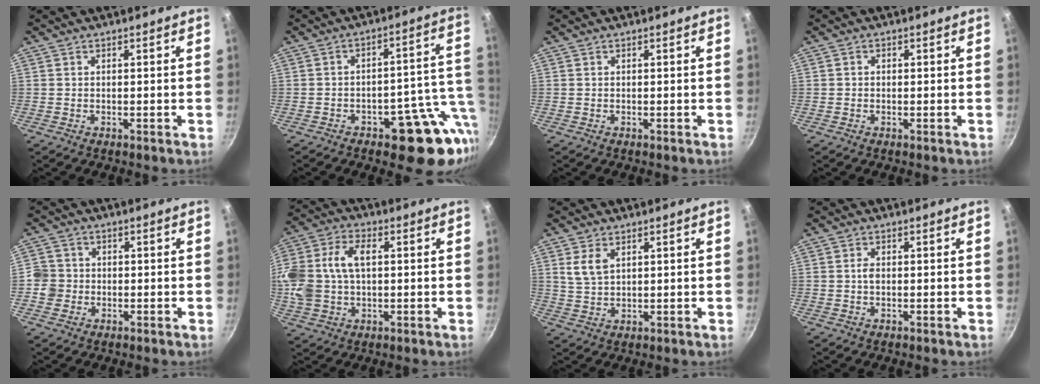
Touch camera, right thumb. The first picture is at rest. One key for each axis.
{"total": 15.6, "fx": -7.0, "fy": 6.6, "fz": 12.2, "tx": -0.080, "ty": 0.067, "tz": -0.082}
{"total": 0.0}
{"total": 0.5, "fx": 0.0, "fy": 0.5, "fz": 0.2, "tx": 0.002, "ty": 0.001, "tz": -0.004}
{"total": 4.1, "fx": -0.7, "fy": 4.0, "fz": 0.7, "tx": 0.010, "ty": 0.009, "tz": -0.021}
{"total": 15.8, "fx": 1.5, "fy": 10.3, "fz": 11.9, "tx": -0.274, "ty": 0.019, "tz": 0.029}
{"total": 4.2, "fx": 1.9, "fy": 2.5, "fz": 2.9, "tx": -0.054, "ty": -0.006, "tz": 0.045}
{"total": 1.4, "fx": 0.0, "fy": 0.9, "fz": 1.1, "tx": -0.018, "ty": 0.001, "tz": -0.004}